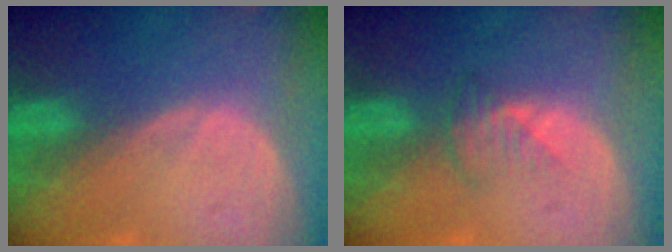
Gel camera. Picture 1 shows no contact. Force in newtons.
{"total": 2.7, "press": 2.6, "slide": 0.7}